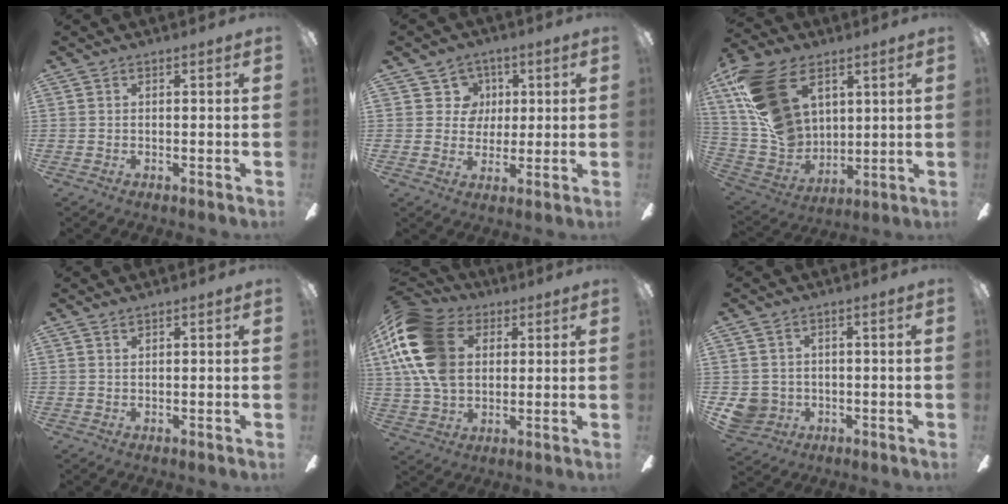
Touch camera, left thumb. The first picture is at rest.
{"total": 6.9, "force": [2.4, 6.4, 0.9], "torque": [-0.017, -0.003, 0.042]}
{"total": 21.9, "force": [9.8, 14.1, 13.6], "torque": [-0.306, -0.027, 0.181]}
{"total": 0.8, "force": [0.7, 0.3, 0.3], "torque": [-0.006, 0.002, 0.014]}
{"total": 19.3, "force": [5.8, 13.6, 12.4], "torque": [-0.276, -0.005, 0.107]}
{"total": 5.3, "force": [-0.3, 5.2, 1.1], "torque": [-0.045, 0.002, -0.005]}